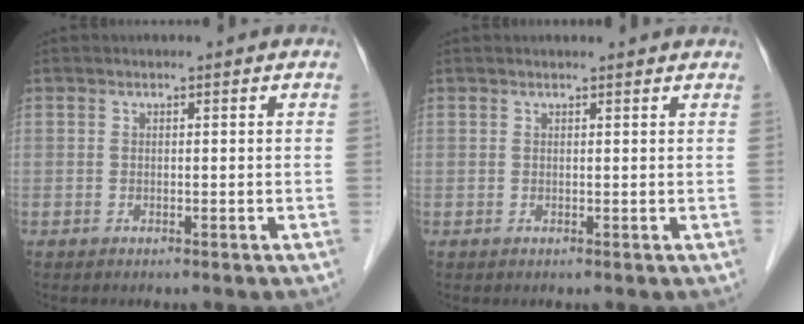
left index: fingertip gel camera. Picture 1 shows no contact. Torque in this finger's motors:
{"motor_torque": [0.60, -0.78, 0.08, 0.02]}